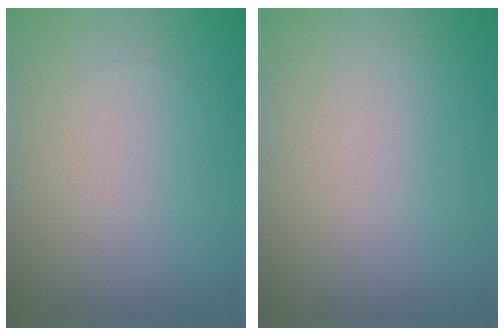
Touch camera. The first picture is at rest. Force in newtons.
{"total": 0.0}